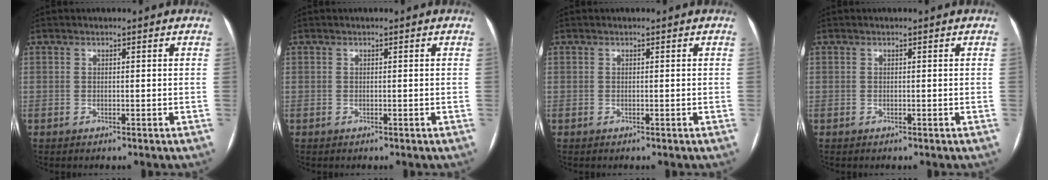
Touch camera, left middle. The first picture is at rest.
{"total": 0.0}
{"total": 0.0}
{"total": 0.0}